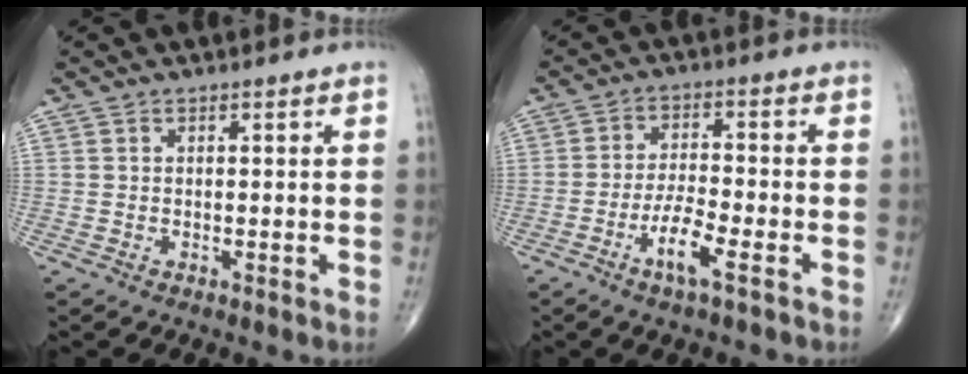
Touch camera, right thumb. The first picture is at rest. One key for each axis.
{"total": 6.5, "fx": -3.4, "fy": 1.1, "fz": 5.4, "tx": -0.113, "ty": 0.018, "tz": -0.064}